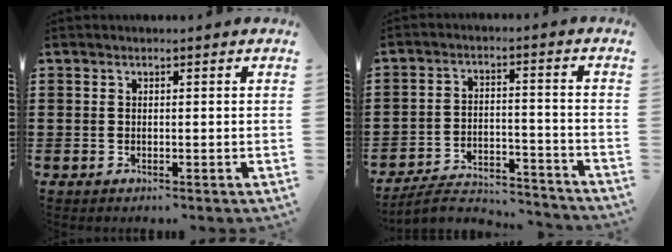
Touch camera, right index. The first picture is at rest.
{"total": 5.8, "force": [-5.4, 1.0, 1.9], "torque": [-0.036, 0.006, -0.105]}